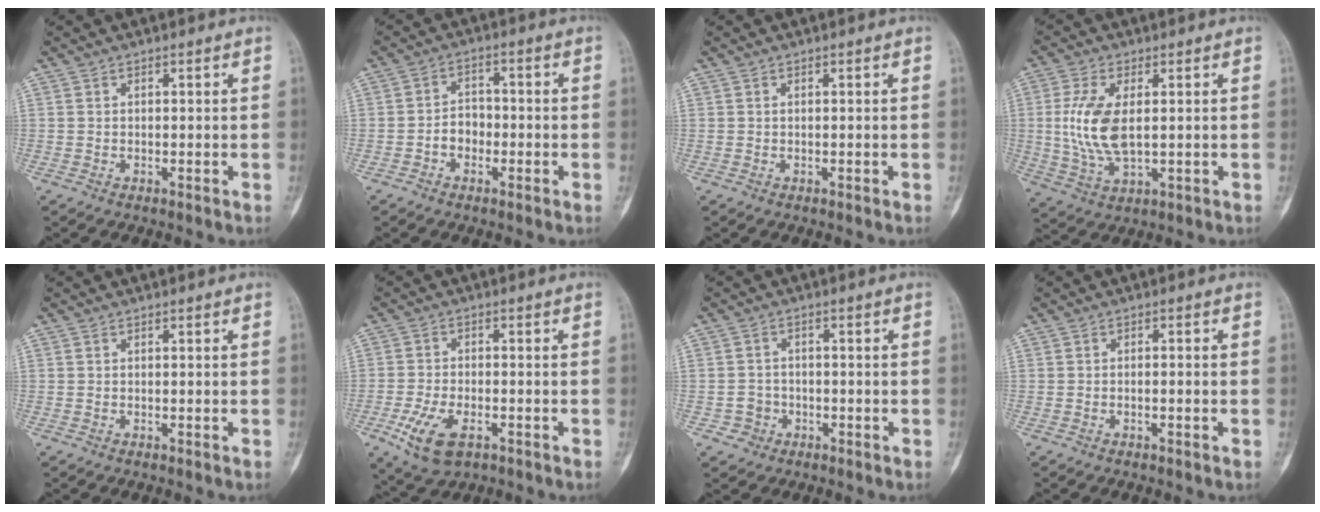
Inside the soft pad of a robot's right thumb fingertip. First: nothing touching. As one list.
[{"total": 4.4, "force": [-1.6, 3.4, 2.4], "torque": [-0.015, 0.023, -0.034]}, {"total": 0.0}, {"total": 10.6, "force": [0.9, 5.4, 9.1], "torque": [-0.190, -0.009, 0.025]}, {"total": 0.0}, {"total": 8.6, "force": [-3.7, 4.6, 6.2], "torque": [-0.120, 0.005, -0.063]}, {"total": 3.4, "force": [-1.3, 3.1, 0.1], "torque": [0.024, 0.013, -0.023]}, {"total": 1.0, "force": [-0.4, 0.3, 0.8], "torque": [-0.013, 0.008, -0.006]}]